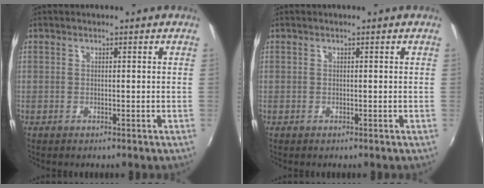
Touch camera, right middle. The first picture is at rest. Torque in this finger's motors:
{"motor_torque": [0.00, 0.00, 0.00, 0.01]}